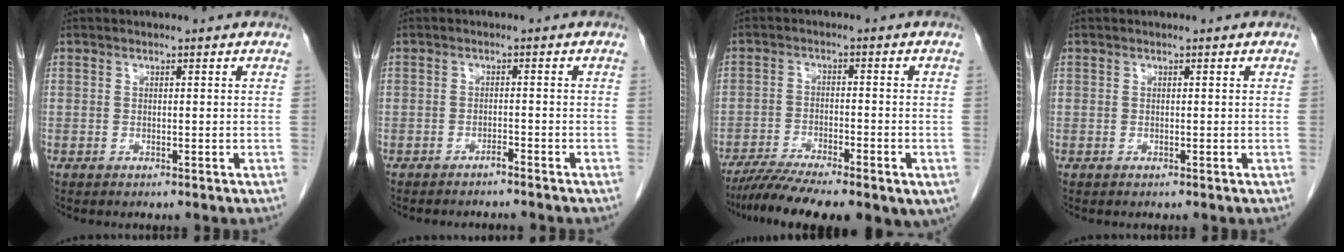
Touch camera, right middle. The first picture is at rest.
{"total": 2.8, "force": [-2.7, -0.2, 0.8], "torque": [-0.006, -0.001, -0.034]}
{"total": 15.0, "force": [-10.2, 3.8, 10.3], "torque": [-0.160, -0.013, -0.155]}
{"total": 0.0}